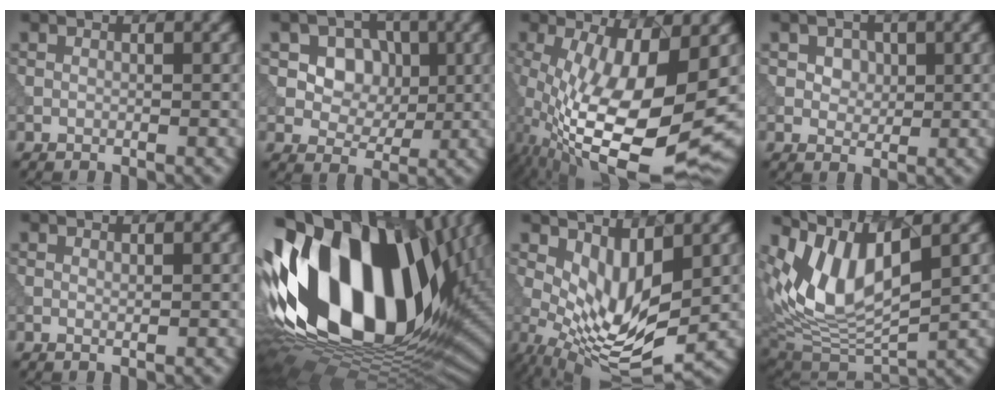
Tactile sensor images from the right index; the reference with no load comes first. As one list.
[{"total": 6.0, "force": [1.9, 4.9, 2.9], "torque": [-0.061, 0.002, 0.034]}, {"total": 13.8, "force": [-2.6, 4.3, 12.8], "torque": [-0.231, -0.021, -0.028]}, {"total": 2.7, "force": [1.3, 2.0, 1.2], "torque": [-0.031, 0.001, 0.021]}, {"total": 0.0}, {"total": 19.8, "force": [2.5, 11.7, 15.8], "torque": [-0.313, 0.001, 0.034]}, {"total": 6.8, "force": [0.7, 3.1, 6.0], "torque": [-0.122, -0.020, 0.019]}, {"total": 8.3, "force": [3.5, 3.7, 6.5], "torque": [-0.133, 0.000, 0.074]}]